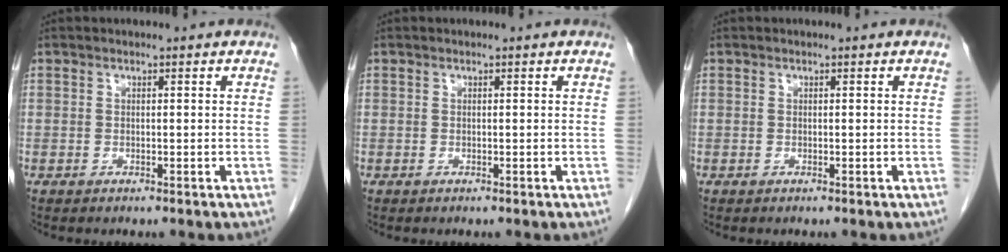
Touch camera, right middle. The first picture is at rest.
{"total": 0.0}
{"total": 0.0}